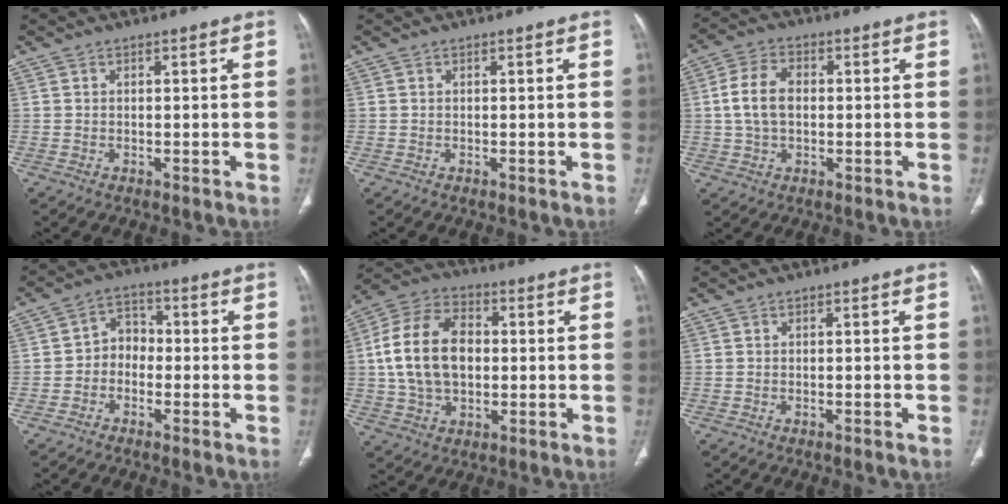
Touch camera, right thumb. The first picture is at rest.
{"total": 0.0}
{"total": 8.1, "force": [0.4, 5.3, 6.1], "torque": [-0.119, 0.018, 0.005]}
{"total": 5.1, "force": [-1.4, 4.2, 2.4], "torque": [-0.015, 0.027, -0.040]}
{"total": 16.1, "force": [0.8, 10.9, 11.9], "torque": [-0.213, 0.023, 0.012]}
{"total": 0.5, "force": [-0.3, 0.0, 0.4], "torque": [-0.013, 0.002, -0.003]}